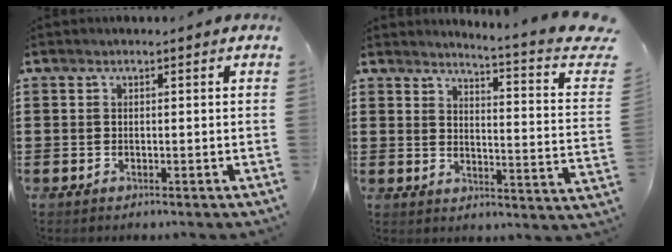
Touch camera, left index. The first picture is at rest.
{"total": 4.5, "force": [3.5, -0.9, 2.6], "torque": [-0.055, -0.043, 0.046]}